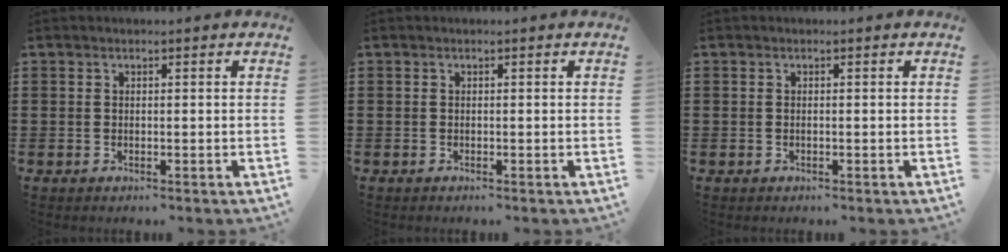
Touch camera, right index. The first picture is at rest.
{"total": 0.0}
{"total": 0.0}